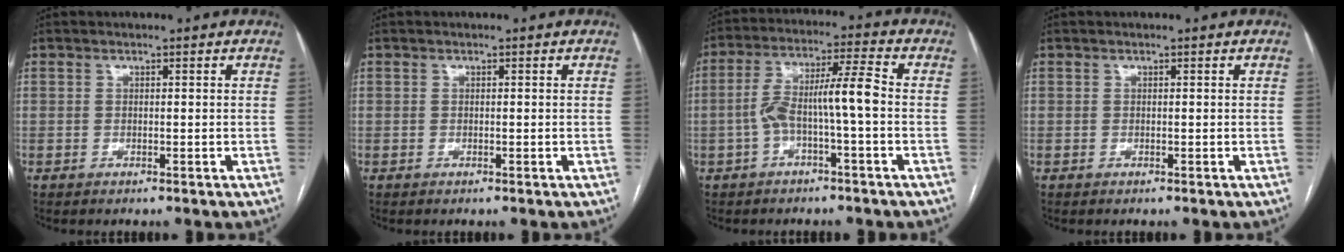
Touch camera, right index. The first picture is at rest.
{"total": 0.0}
{"total": 8.6, "force": [-1.6, 0.5, 8.4], "torque": [-0.156, 0.035, -0.030]}
{"total": 0.0}